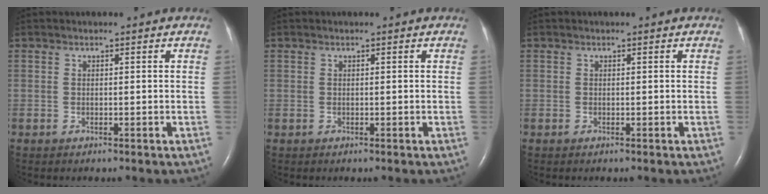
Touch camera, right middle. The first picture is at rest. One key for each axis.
{"total": 0.0}
{"total": 0.0}